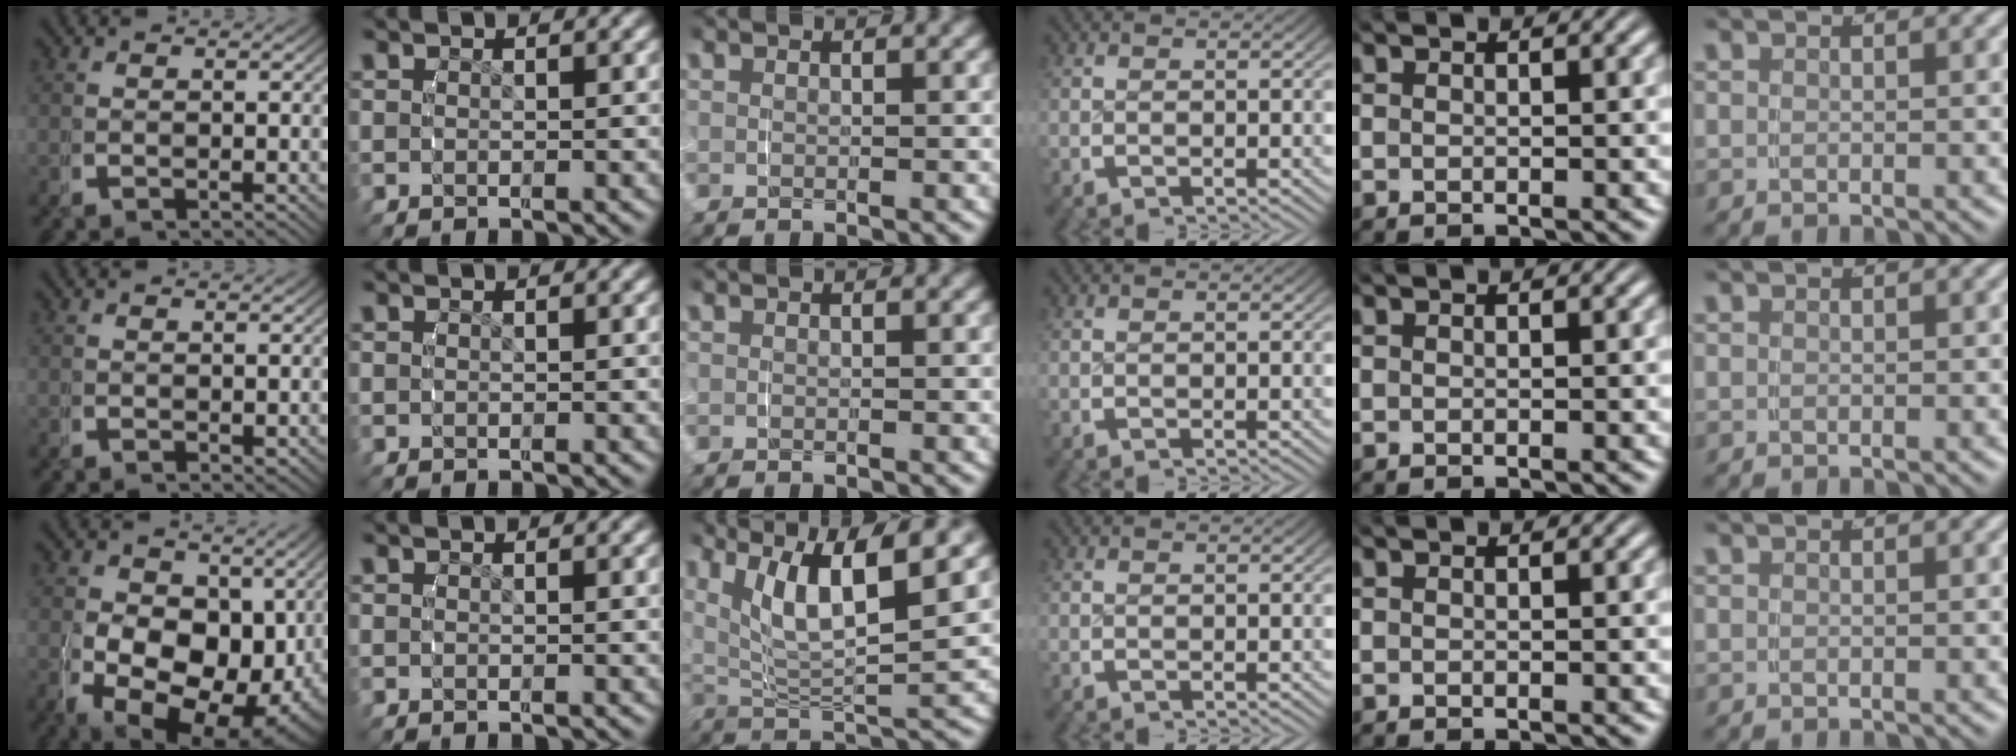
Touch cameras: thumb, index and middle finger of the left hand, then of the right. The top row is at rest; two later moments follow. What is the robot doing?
{"motion": "grasp_and_lifting", "object": "water bottle"}